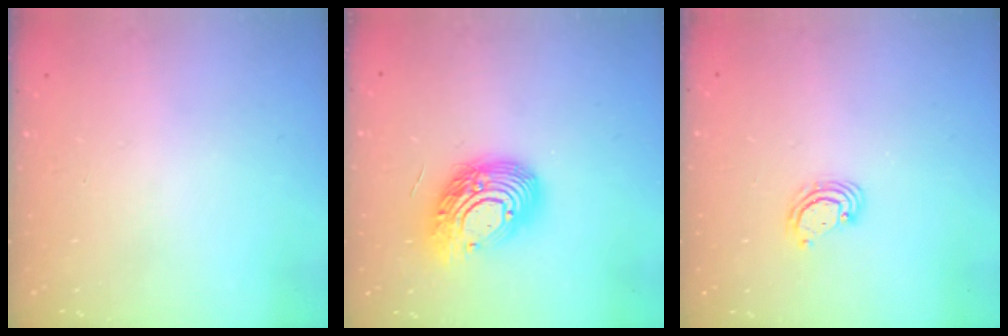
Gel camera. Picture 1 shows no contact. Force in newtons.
{"total": 16.1, "press": 16.0, "slide": 1.3}
{"total": 2.9, "press": 2.9, "slide": 0.3}